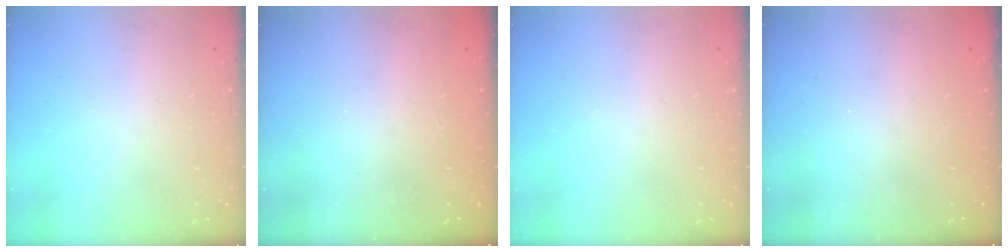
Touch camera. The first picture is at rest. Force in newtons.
{"total": 2.5, "press": 2.4, "slide": 0.8}
{"total": 0.0}
{"total": 2.3, "press": 2.1, "slide": 0.8}